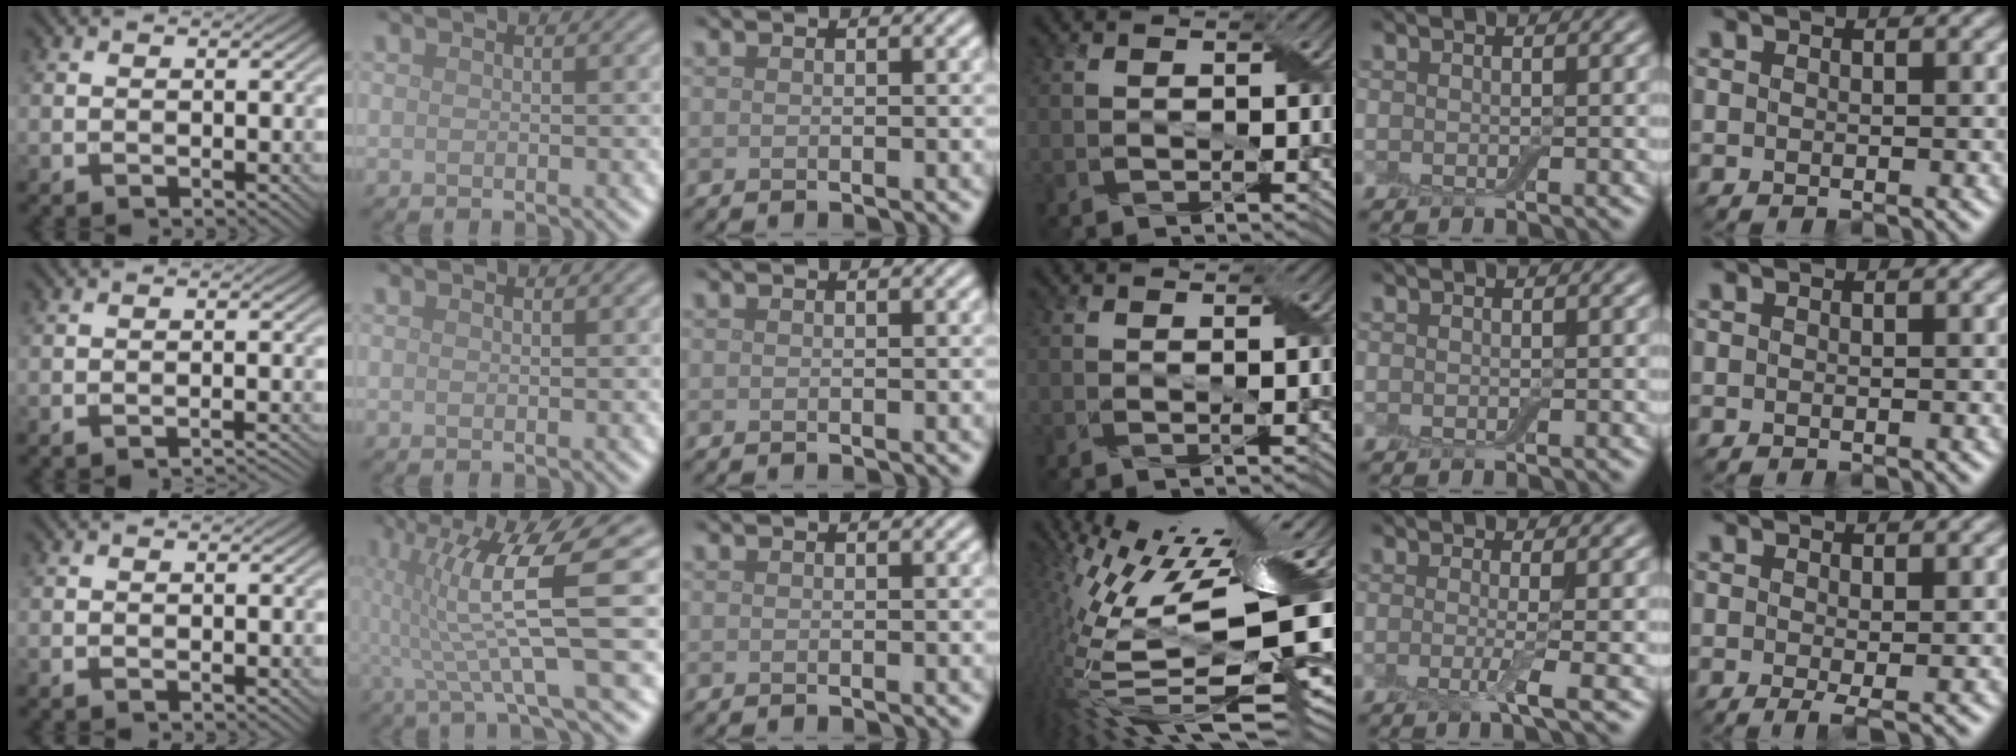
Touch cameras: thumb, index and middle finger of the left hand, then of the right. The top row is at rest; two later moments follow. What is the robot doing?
{"motion": "peel", "object": "aluminum foil"}